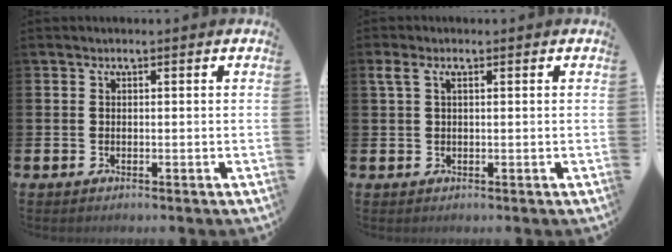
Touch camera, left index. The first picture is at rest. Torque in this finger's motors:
{"motor_torque": [0.59, -0.14, 0.23, 0.07]}